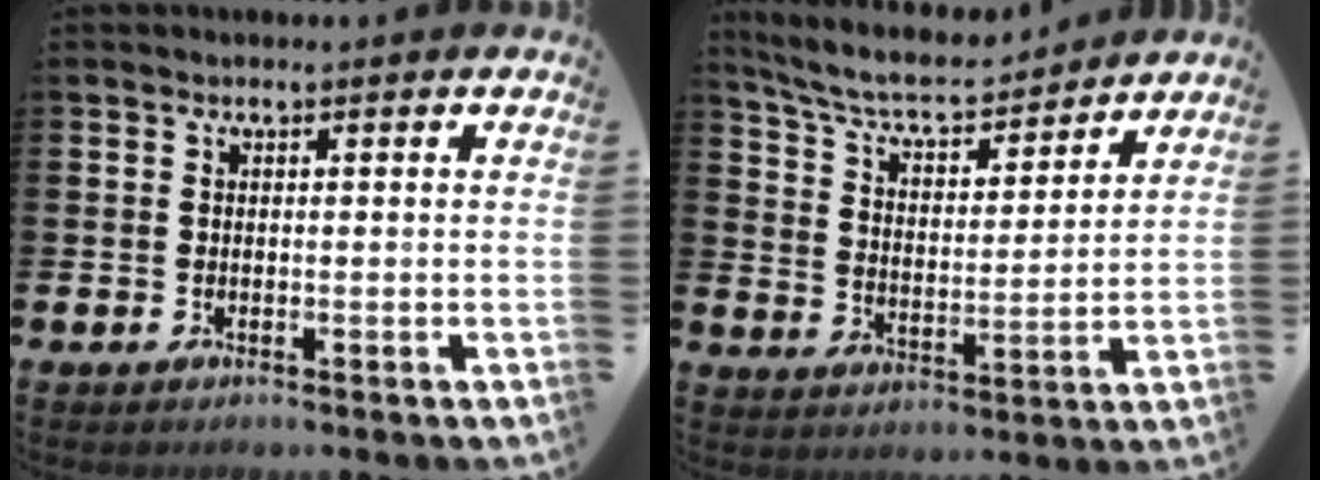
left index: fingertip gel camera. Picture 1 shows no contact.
{"total": 7.5, "force": [6.8, 1.5, 2.7], "torque": [-0.082, -0.045, 0.116]}